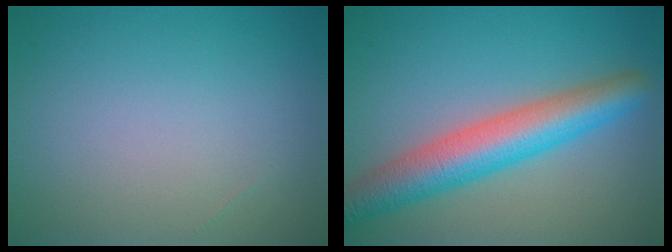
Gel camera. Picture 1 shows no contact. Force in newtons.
{"total": 6.8, "press": 6.8, "slide": 0.4}